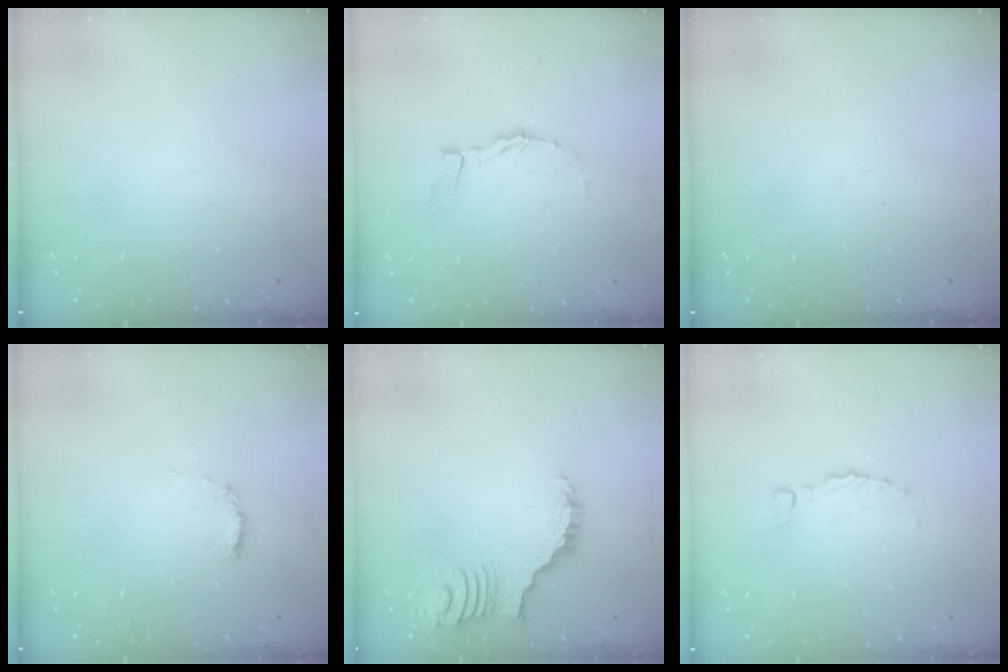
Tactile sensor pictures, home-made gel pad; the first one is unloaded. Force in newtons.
{"total": 3.5, "press": 3.5, "slide": 0.2}
{"total": 0.0}
{"total": 4.5, "press": 4.5, "slide": 0.6}
{"total": 3.7, "press": 3.6, "slide": 0.7}
{"total": 0.0}